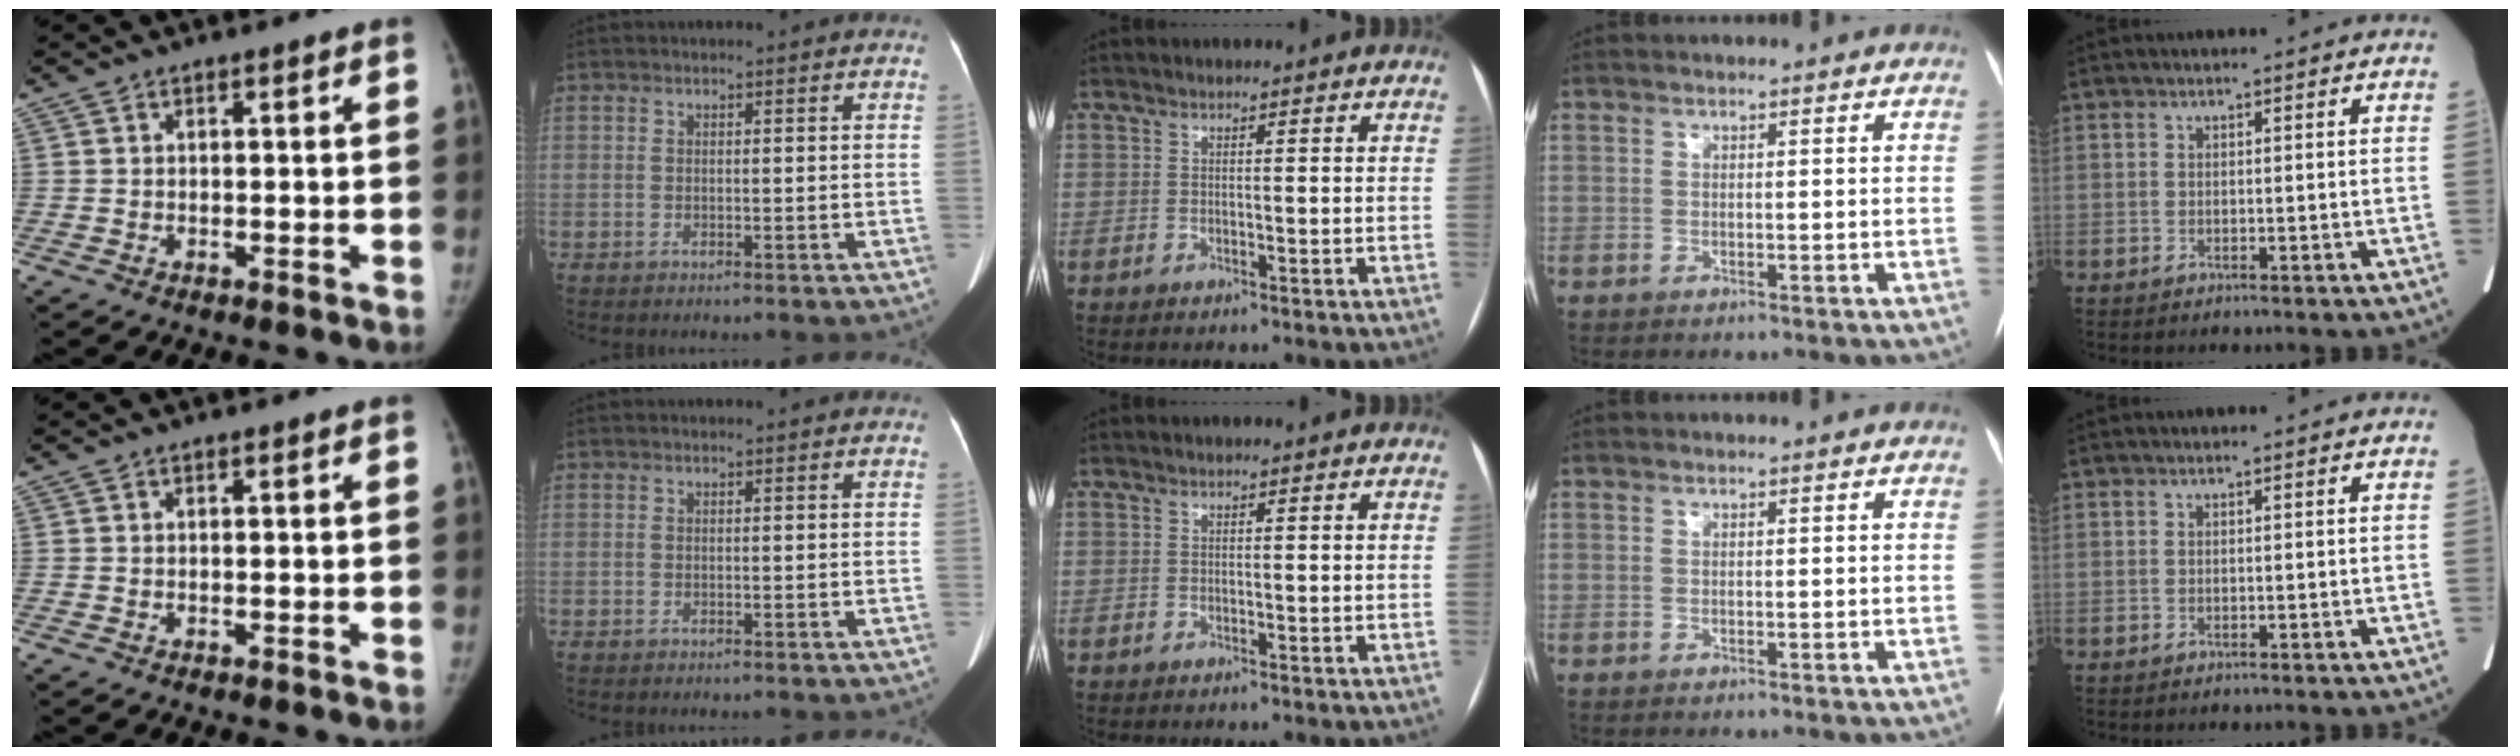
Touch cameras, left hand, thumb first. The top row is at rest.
{}